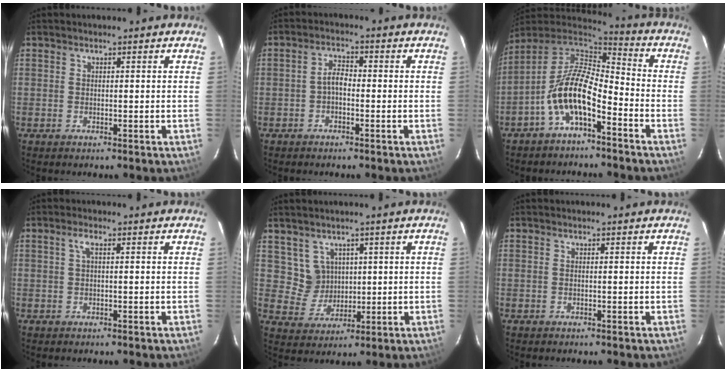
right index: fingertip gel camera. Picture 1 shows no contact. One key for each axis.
{"total": 2.6, "fx": -1.1, "fy": 1.3, "fz": 2.0, "tx": -0.039, "ty": 0.012, "tz": -0.021}
{"total": 12.5, "fx": -5.8, "fy": 5.1, "fz": 9.9, "tx": -0.198, "ty": 0.011, "tz": -0.113}
{"total": 1.5, "fx": 0.3, "fy": 0.3, "fz": 1.5, "tx": -0.028, "ty": 0.007, "tz": 0.006}
{"total": 5.2, "fx": 2.2, "fy": 4.6, "fz": 0.7, "tx": -0.014, "ty": 0.009, "tz": 0.055}
{"total": 0.0}